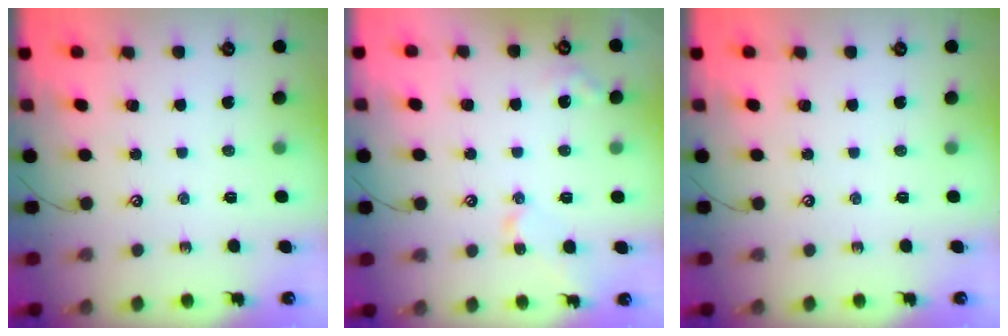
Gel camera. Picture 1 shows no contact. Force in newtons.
{"total": 3.7, "press": 3.7, "slide": 0.2}
{"total": 0.0}